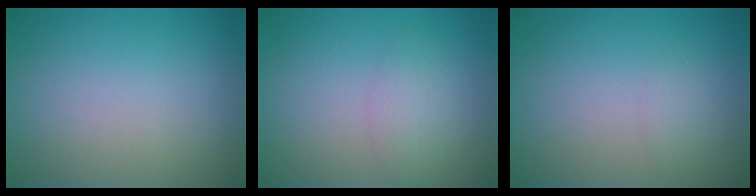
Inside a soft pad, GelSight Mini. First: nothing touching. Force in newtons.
{"total": 2.0, "press": 2.0, "slide": 0.1}
{"total": 0.9, "press": 0.9, "slide": 0.0}